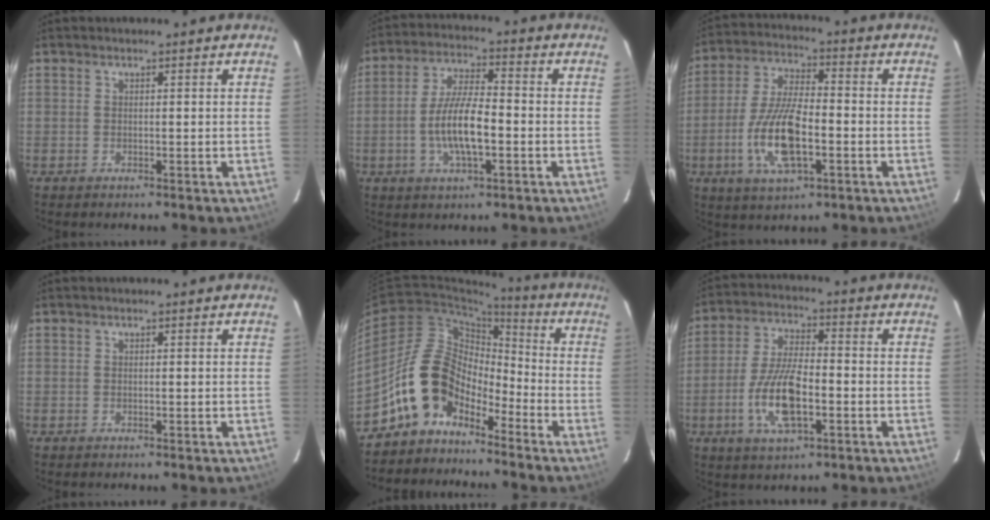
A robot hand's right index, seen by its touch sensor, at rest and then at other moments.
{"total": 9.8, "force": [-2.5, 2.9, 9.1], "torque": [-0.181, 0.001, -0.045]}
{"total": 13.4, "force": [-3.9, 4.8, 11.9], "torque": [-0.248, -0.005, -0.073]}
{"total": 0.0}
{"total": 11.5, "force": [-7.6, 7.2, 4.9], "torque": [-0.086, 0.032, -0.144]}
{"total": 11.9, "force": [-3.7, 4.4, 10.4], "torque": [-0.215, -0.003, -0.068]}